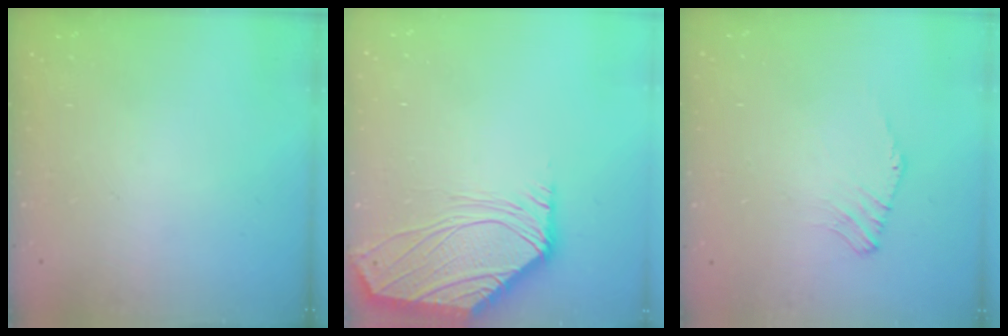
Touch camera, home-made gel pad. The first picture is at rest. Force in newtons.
{"total": 3.0, "press": 2.9, "slide": 0.5}
{"total": 1.8, "press": 1.7, "slide": 0.5}